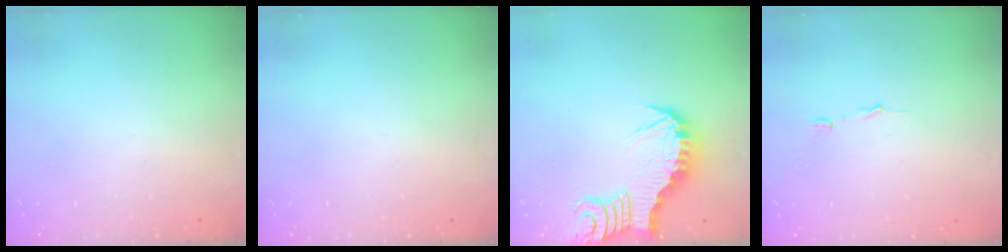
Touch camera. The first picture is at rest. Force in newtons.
{"total": 0.0}
{"total": 3.3, "press": 3.3, "slide": 0.1}
{"total": 2.8, "press": 2.8, "slide": 0.2}